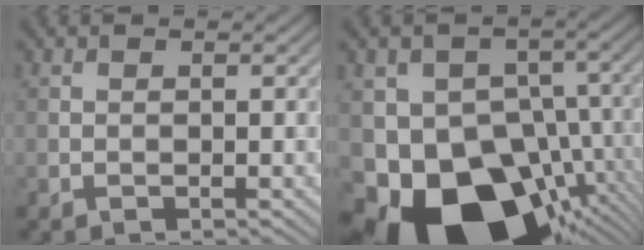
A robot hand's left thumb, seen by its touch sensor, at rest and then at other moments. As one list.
[{"total": 19.1, "force": [-9.0, 12.9, 10.9], "torque": [-0.191, -0.027, -0.130]}]